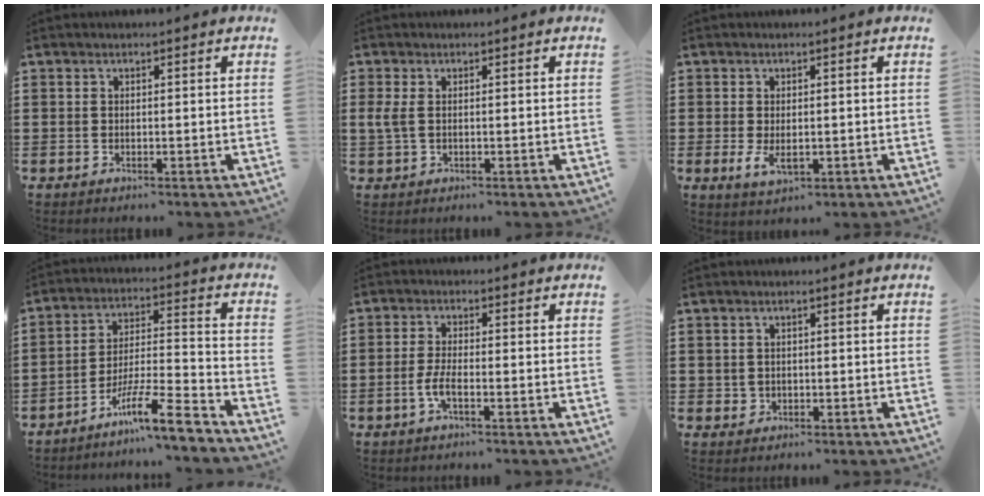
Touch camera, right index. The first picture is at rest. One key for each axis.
{"total": 2.0, "fx": 0.2, "fy": 0.9, "fz": 1.8, "tx": -0.052, "ty": -0.001, "tz": -0.003}
{"total": 2.9, "fx": -0.4, "fy": 1.3, "fz": 2.5, "tx": -0.055, "ty": -0.003, "tz": -0.007}
{"total": 10.8, "fx": -8.3, "fy": 1.0, "fz": 6.9, "tx": -0.114, "ty": 0.013, "tz": -0.158}
{"total": 3.2, "fx": -1.4, "fy": 0.5, "fz": 2.9, "tx": -0.063, "ty": -0.004, "tz": -0.030}
{"total": 1.0, "fx": 0.1, "fy": 1.0, "fz": 0.2, "tx": -0.006, "ty": 0.006, "tz": 0.000}